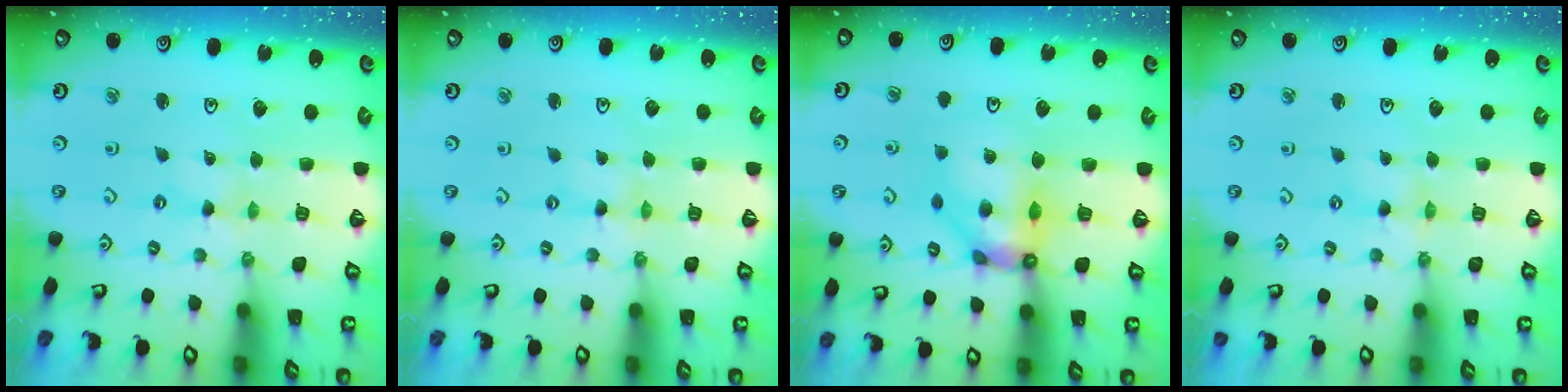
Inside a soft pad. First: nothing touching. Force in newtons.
{"total": 0.0}
{"total": 9.8, "press": 9.7, "slide": 1.4}
{"total": 1.1, "press": 1.0, "slide": 0.1}